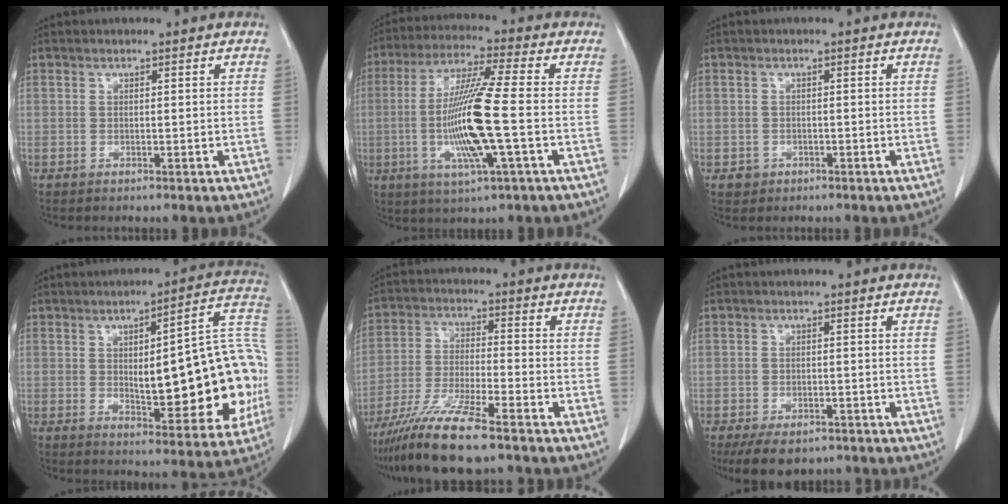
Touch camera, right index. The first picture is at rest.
{"total": 13.7, "force": [-2.3, -0.1, 13.5], "torque": [-0.275, -0.010, -0.049]}
{"total": 1.7, "force": [-0.8, 1.5, 0.1], "torque": [-0.001, 0.007, -0.010]}
{"total": 21.2, "force": [-1.8, 6.0, 20.3], "torque": [-0.212, 0.037, -0.005]}
{"total": 11.7, "force": [-8.8, 0.6, 7.6], "torque": [-0.150, -0.031, -0.161]}
{"total": 7.3, "force": [-5.4, 3.6, 3.3], "torque": [-0.046, -0.002, -0.077]}